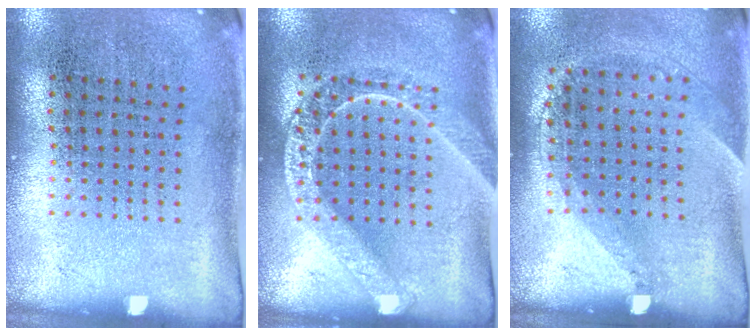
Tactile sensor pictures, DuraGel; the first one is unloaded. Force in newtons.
{"total": 1.6, "press": 1.5, "slide": 0.4}
{"total": 1.4, "press": 1.0, "slide": 1.0}